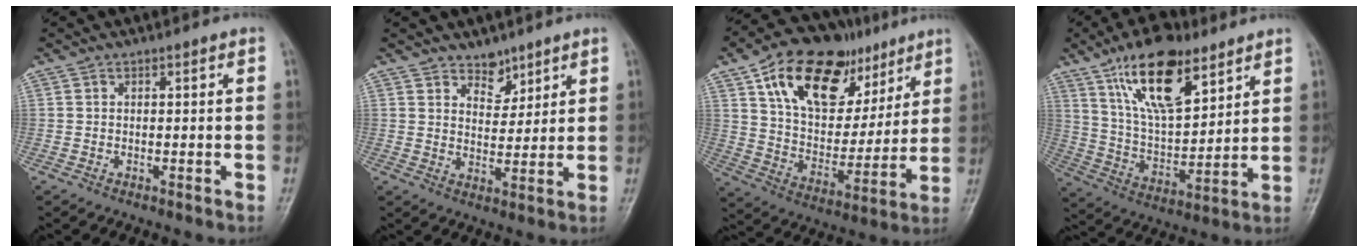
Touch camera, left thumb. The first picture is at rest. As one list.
[{"total": 5.0, "force": [3.7, 2.9, 1.7], "torque": [0.003, -0.028, 0.062]}, {"total": 23.7, "force": [12.2, 14.0, 14.7], "torque": [-0.199, -0.023, 0.206]}, {"total": 17.9, "force": [10.3, 7.7, 12.4], "torque": [-0.183, -0.045, 0.192]}]